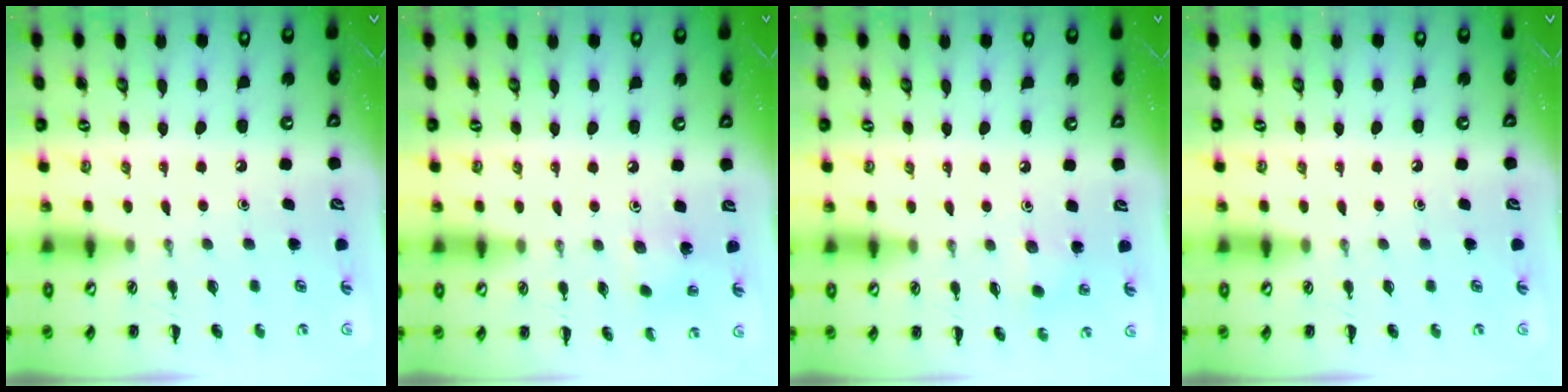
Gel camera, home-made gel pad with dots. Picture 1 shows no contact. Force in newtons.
{"total": 3.0, "press": 2.8, "slide": 1.0}
{"total": 2.8, "press": 2.7, "slide": 0.7}
{"total": 0.0}